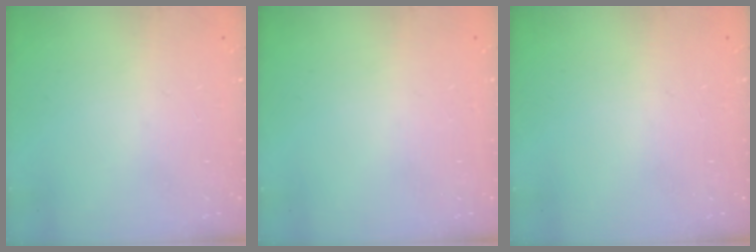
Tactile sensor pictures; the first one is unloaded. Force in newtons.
{"total": 0.0}
{"total": 0.0}